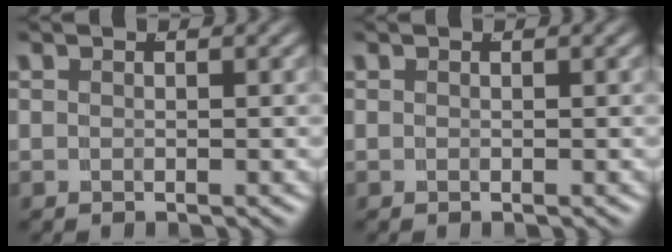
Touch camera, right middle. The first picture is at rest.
{"total": 0.0}